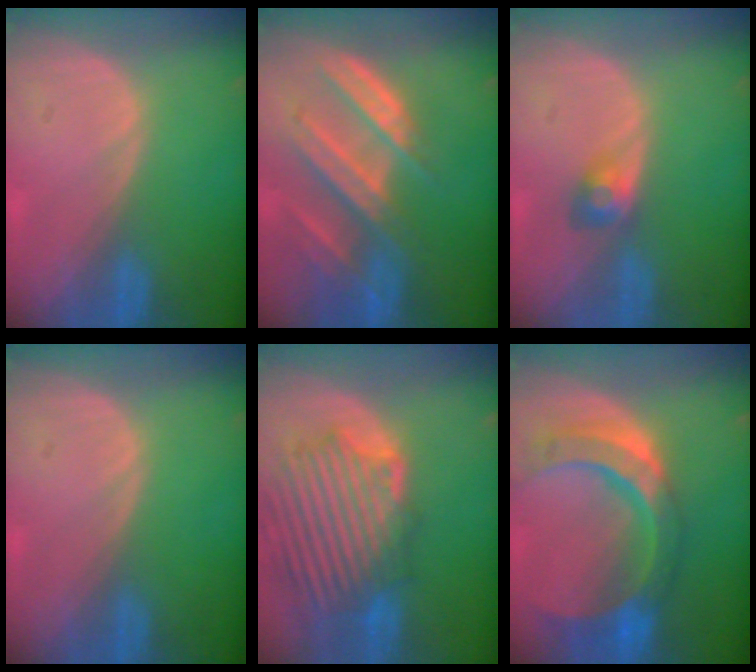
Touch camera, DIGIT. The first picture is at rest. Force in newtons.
{"total": 9.3, "press": 8.3, "slide": 4.4}
{"total": 3.0, "press": 2.6, "slide": 1.4}
{"total": 0.0}
{"total": 11.7, "press": 11.1, "slide": 3.8}
{"total": 11.4, "press": 9.6, "slide": 6.0}